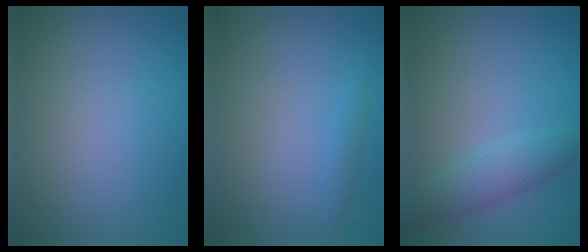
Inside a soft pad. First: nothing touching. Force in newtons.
{"total": 0.9, "press": 0.9, "slide": 0.0}
{"total": 2.9, "press": 2.9, "slide": 0.2}